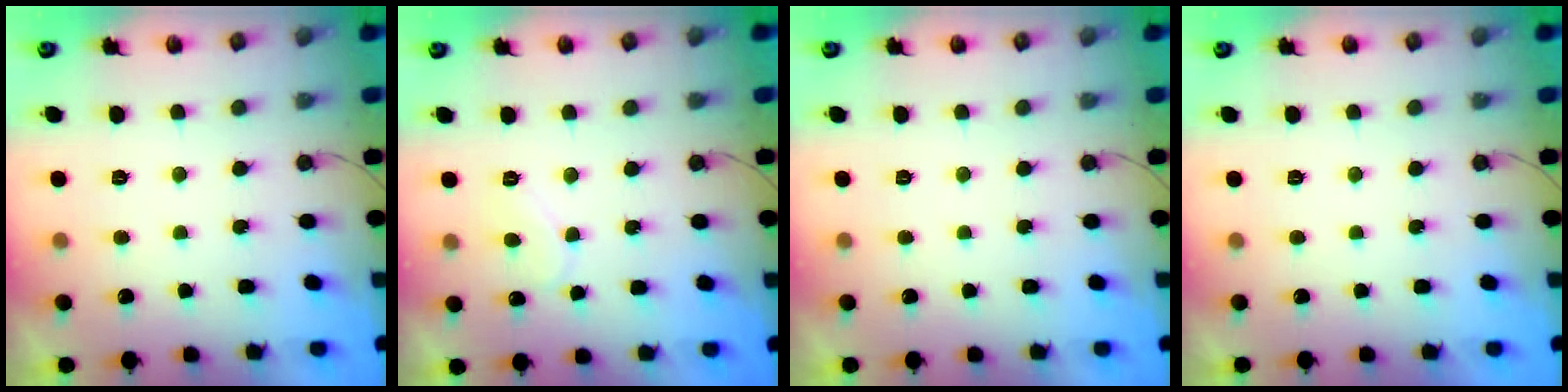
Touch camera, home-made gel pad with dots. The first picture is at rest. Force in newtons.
{"total": 7.1, "press": 7.1, "slide": 0.5}
{"total": 0.0}
{"total": 1.7, "press": 1.7, "slide": 0.1}